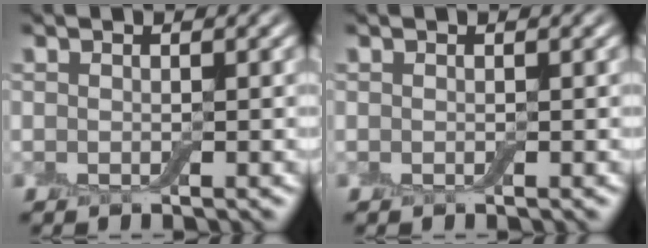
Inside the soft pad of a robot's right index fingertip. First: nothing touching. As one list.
[{"total": 0.0}]